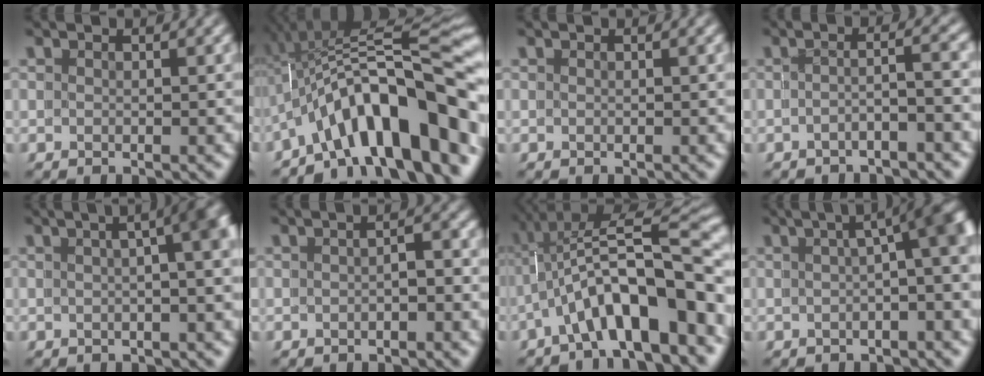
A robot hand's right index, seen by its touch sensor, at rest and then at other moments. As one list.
[{"total": 13.8, "force": [-1.8, 5.4, 12.6], "torque": [-0.203, 0.008, -0.023]}, {"total": 0.0}, {"total": 2.6, "force": [-1.9, -1.2, 1.3], "torque": [-0.015, -0.004, -0.028]}, {"total": 8.5, "force": [1.0, 3.4, 7.7], "torque": [-0.049, 0.052, -0.005]}, {"total": 1.5, "force": [-0.8, 0.7, 1.1], "torque": [-0.008, 0.004, -0.015]}, {"total": 9.4, "force": [-1.0, 2.9, 8.9], "torque": [-0.124, 0.011, -0.013]}, {"total": 5.8, "force": [0.1, 1.1, 5.7], "torque": [-0.050, 0.016, 0.000]}]